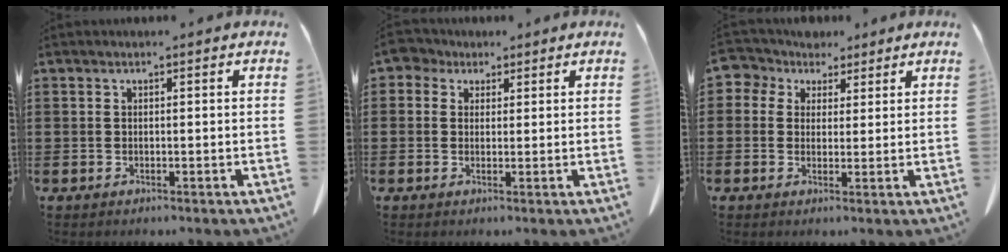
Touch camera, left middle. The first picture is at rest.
{"total": 3.0, "force": [1.8, 2.1, 1.1], "torque": [-0.033, 0.012, 0.033]}
{"total": 4.0, "force": [2.2, 3.3, 0.5], "torque": [-0.034, 0.004, 0.038]}